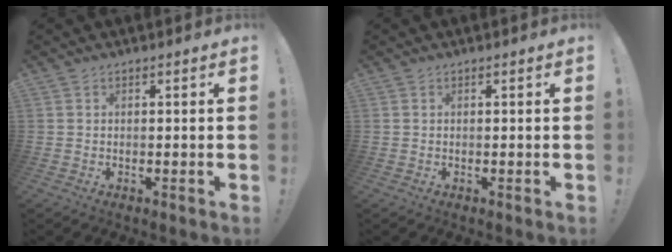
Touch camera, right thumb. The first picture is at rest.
{"total": 0.0}